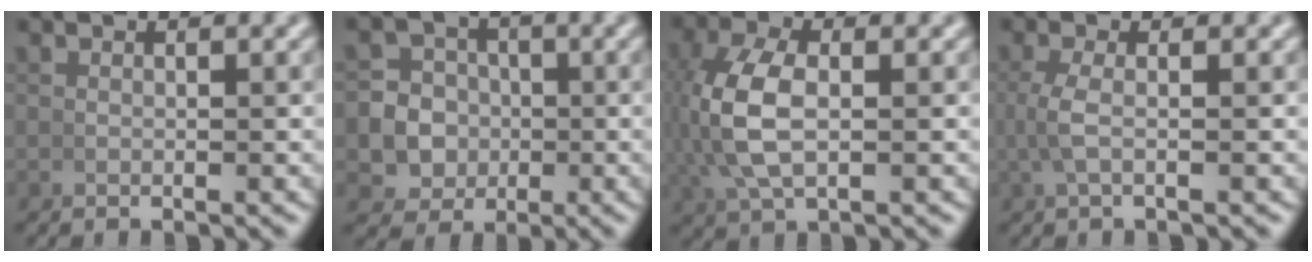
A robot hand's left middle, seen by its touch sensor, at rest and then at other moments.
{"total": 9.7, "force": [-2.0, 9.1, 2.8], "torque": [-0.062, -0.039, -0.037]}
{"total": 5.8, "force": [0.4, 3.0, 4.9], "torque": [-0.130, -0.004, 0.018]}
{"total": 2.0, "force": [0.0, 0.3, 2.0], "torque": [-0.055, 0.000, 0.003]}